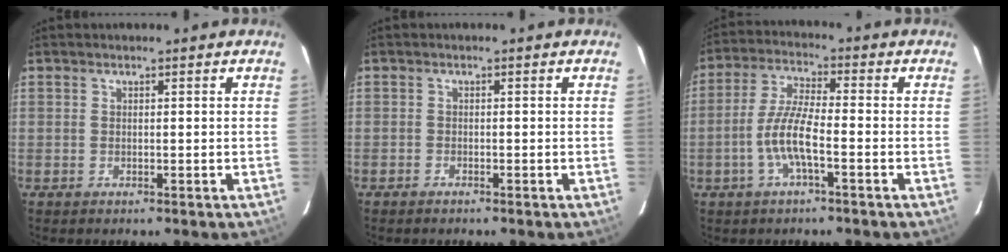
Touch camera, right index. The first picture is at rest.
{"total": 0.9, "force": [-0.8, 0.3, 0.1], "torque": [-0.007, 0.003, -0.017]}
{"total": 7.7, "force": [-2.7, 1.2, 7.1], "torque": [-0.151, 0.003, -0.054]}